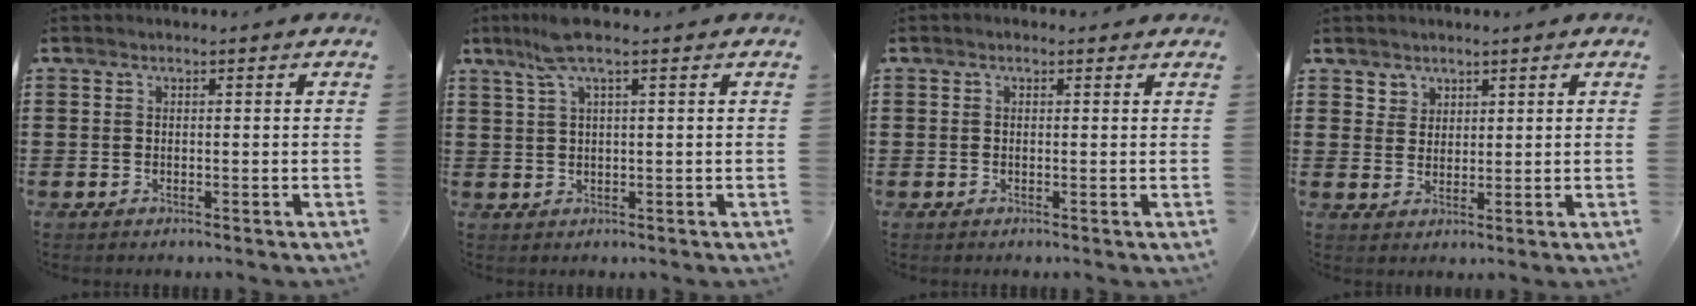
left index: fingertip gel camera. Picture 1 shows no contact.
{"total": 4.9, "force": [2.7, 0.6, 4.0], "torque": [-0.085, 0.005, 0.049]}
{"total": 0.6, "force": [0.0, 0.6, 0.3], "torque": [-0.007, 0.005, 0.000]}
{"total": 2.5, "force": [1.8, 1.7, -0.1], "torque": [-0.007, 0.006, 0.035]}